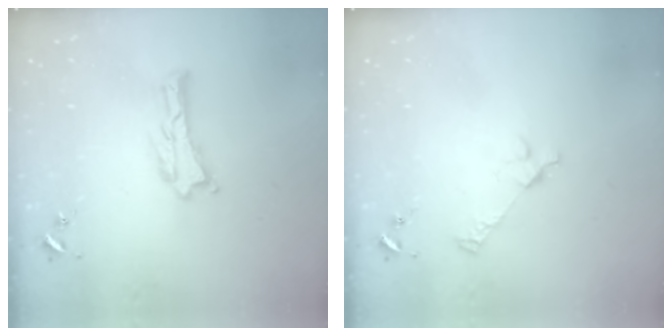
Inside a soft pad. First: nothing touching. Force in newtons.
{"total": 2.6, "press": 2.6, "slide": 0.3}